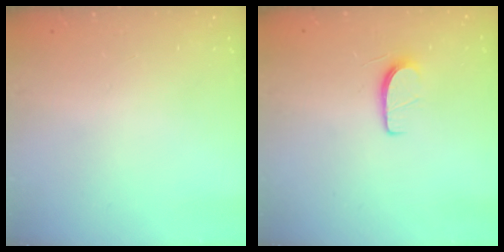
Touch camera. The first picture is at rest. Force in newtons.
{"total": 5.6, "press": 5.6, "slide": 0.7}